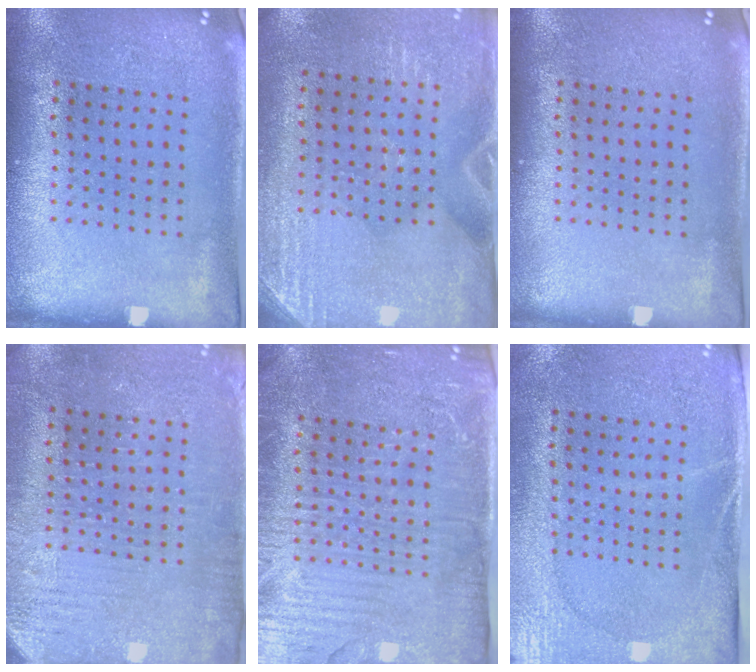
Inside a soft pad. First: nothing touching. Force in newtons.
{"total": 2.8, "press": 2.5, "slide": 1.3}
{"total": 0.0}
{"total": 3.0, "press": 2.8, "slide": 0.8}
{"total": 4.3, "press": 3.9, "slide": 1.8}
{"total": 2.7, "press": 2.3, "slide": 1.5}